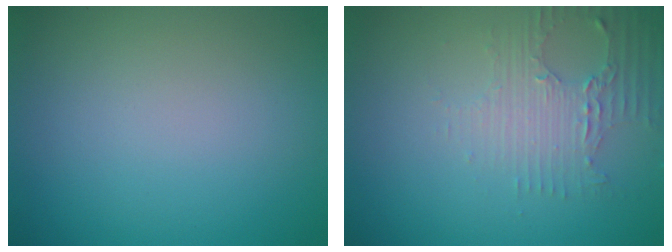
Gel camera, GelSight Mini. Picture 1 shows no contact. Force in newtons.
{"total": 3.0, "press": 2.5, "slide": 1.7}